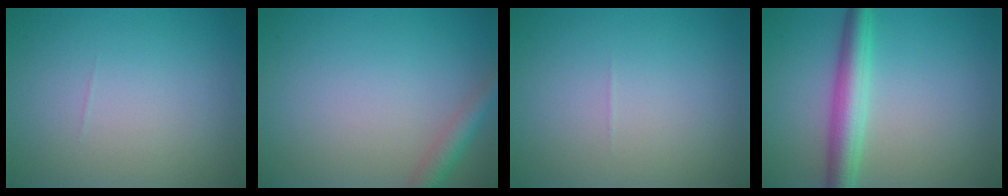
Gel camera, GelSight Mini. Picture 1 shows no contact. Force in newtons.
{"total": 2.4, "press": 2.4, "slide": 0.1}
{"total": 0.0}
{"total": 4.4, "press": 4.4, "slide": 0.1}